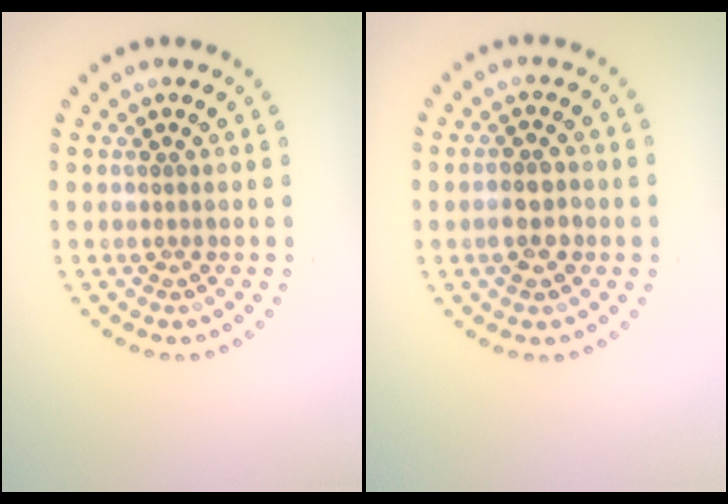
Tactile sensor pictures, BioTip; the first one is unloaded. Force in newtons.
{"total": 2.2, "press": 2.2, "slide": 0.3}